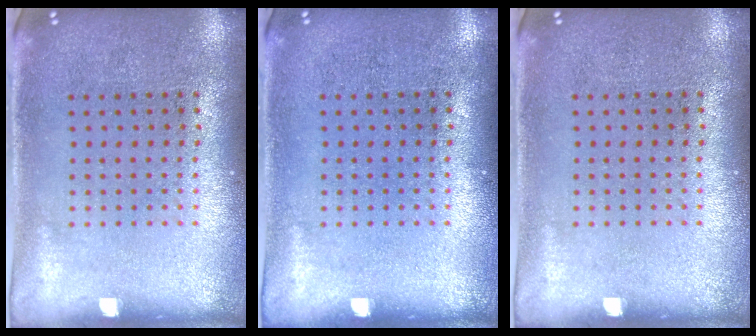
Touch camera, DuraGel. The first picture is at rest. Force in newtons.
{"total": 0.0}
{"total": 0.0}